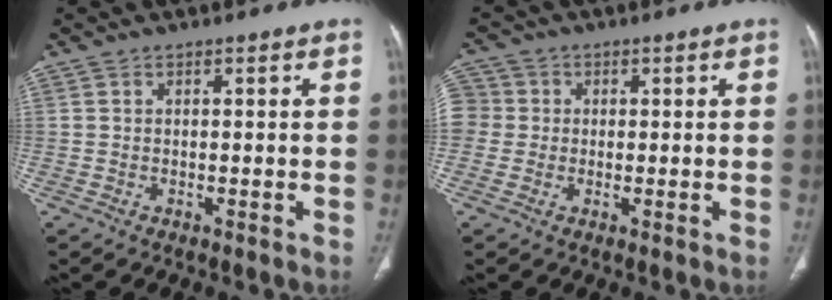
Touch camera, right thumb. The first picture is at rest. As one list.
[{"total": 7.4, "force": [0.4, 7.0, 2.3], "torque": [-0.051, 0.022, 0.008]}]